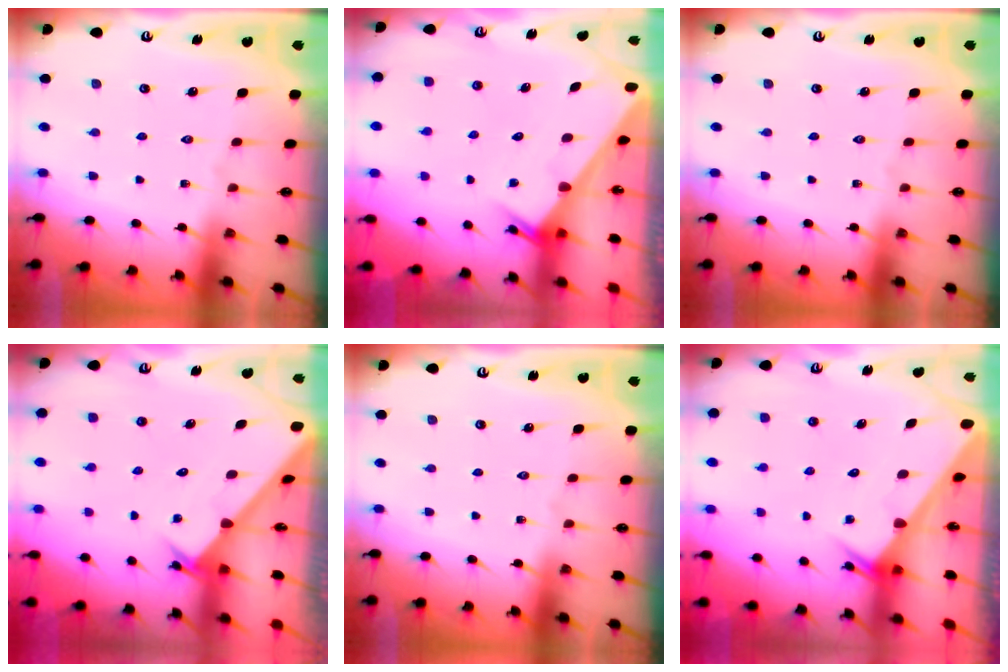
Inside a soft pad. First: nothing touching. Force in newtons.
{"total": 2.0, "press": 2.0, "slide": 0.1}
{"total": 0.0}
{"total": 2.5, "press": 2.5, "slide": 0.2}
{"total": 0.0}
{"total": 2.4, "press": 2.4, "slide": 0.1}